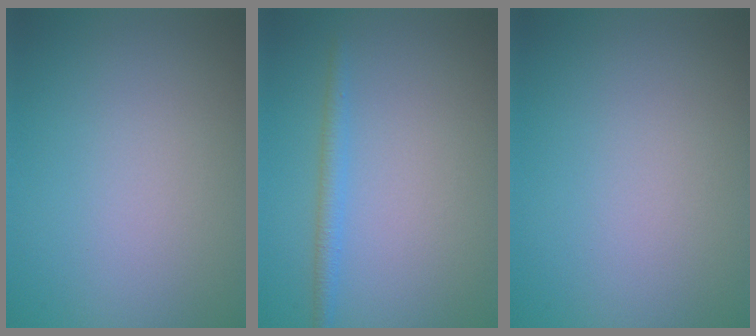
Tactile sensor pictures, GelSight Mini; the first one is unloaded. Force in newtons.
{"total": 1.6, "press": 1.6, "slide": 0.1}
{"total": 0.0}